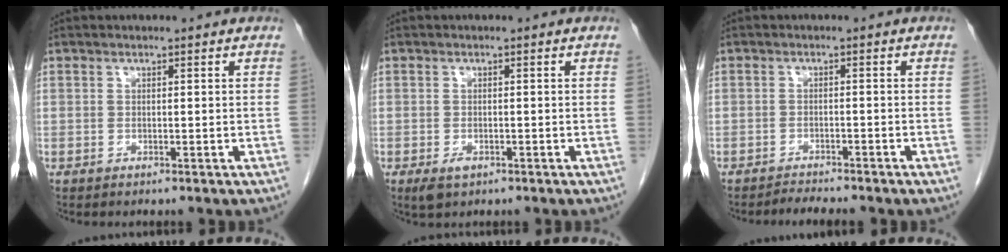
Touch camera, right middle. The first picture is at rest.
{"total": 2.1, "force": [-1.1, 1.1, 1.4], "torque": [-0.028, -0.002, -0.010]}
{"total": 2.3, "force": [-2.2, -0.6, 0.4], "torque": [-0.012, -0.010, -0.038]}